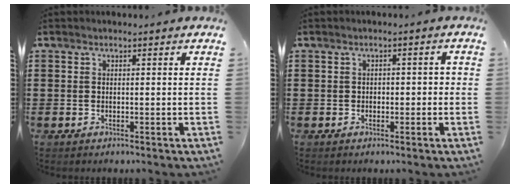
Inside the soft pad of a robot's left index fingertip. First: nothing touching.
{"total": 1.4, "force": [-0.4, 1.0, 0.8], "torque": [-0.020, 0.007, -0.013]}